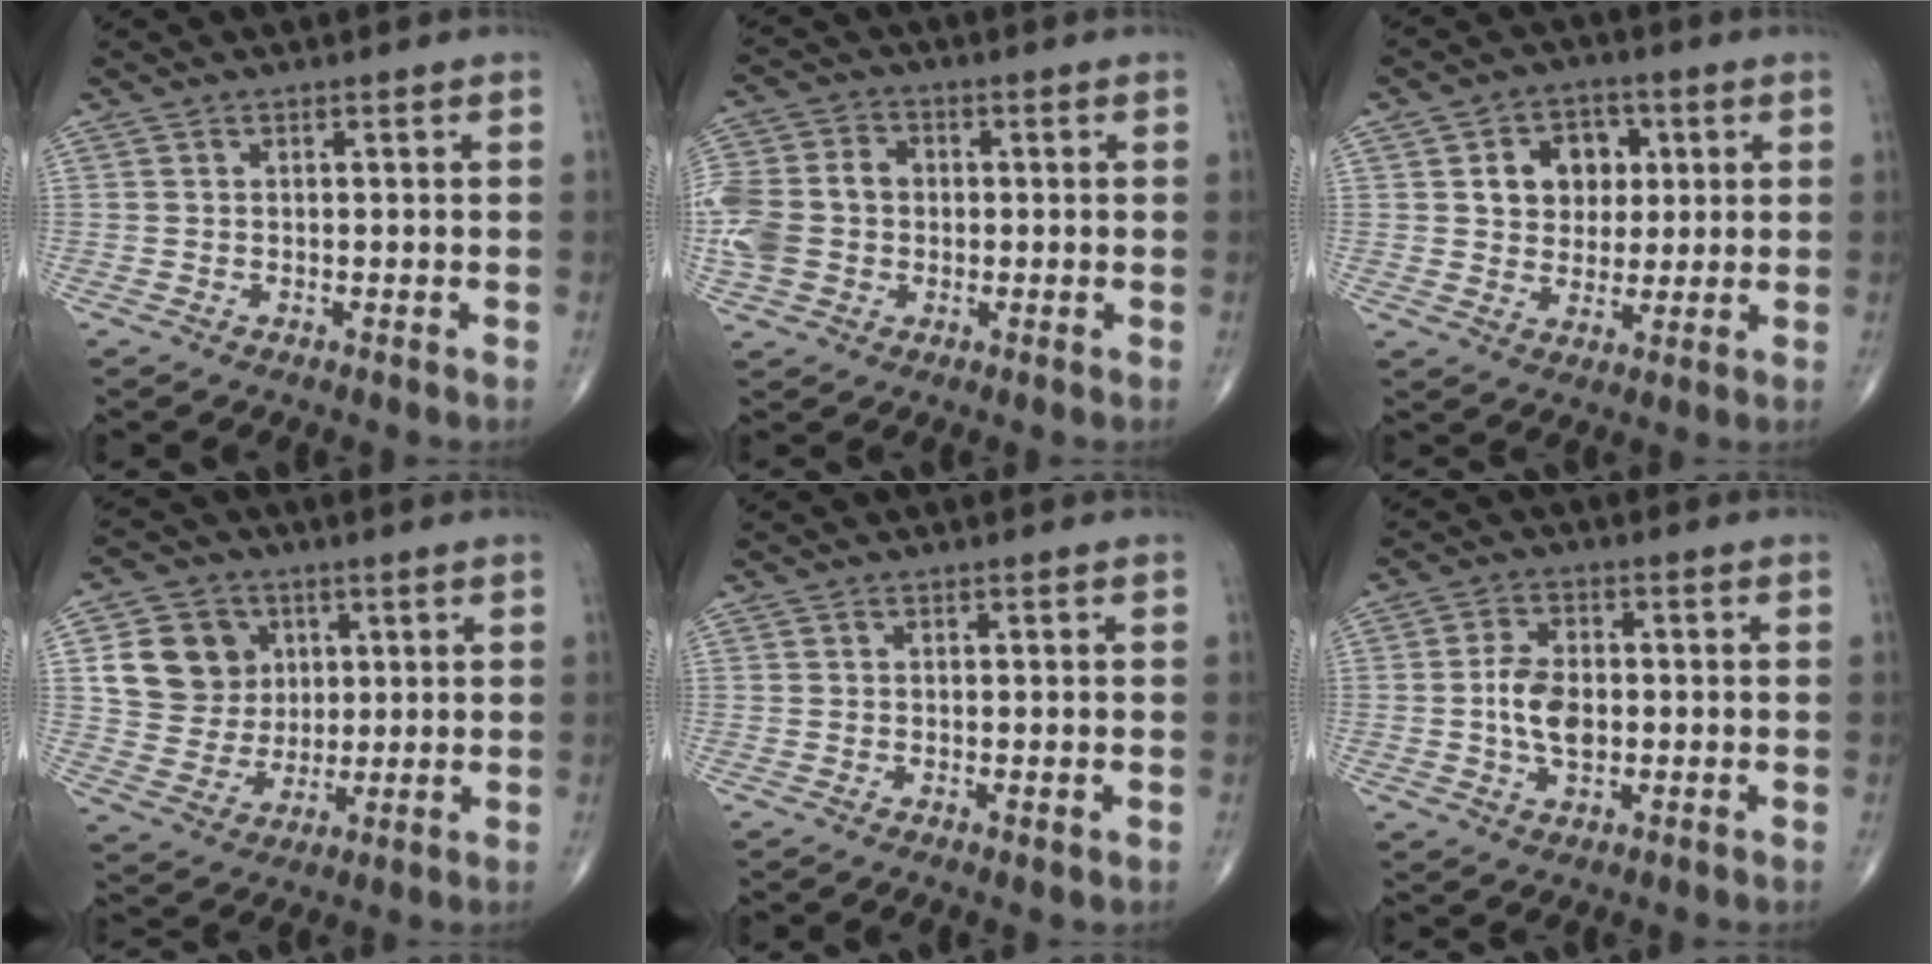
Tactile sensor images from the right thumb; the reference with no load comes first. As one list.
[{"total": 13.0, "force": [-0.8, 10.6, 7.5], "torque": [-0.172, 0.025, -0.015]}, {"total": 9.4, "force": [2.4, 7.5, 5.1], "torque": [-0.030, -0.002, 0.038]}, {"total": 12.0, "force": [3.4, 10.6, 4.6], "torque": [-0.053, -0.005, 0.067]}, {"total": 0.8, "force": [-0.1, 0.2, 0.8], "torque": [-0.015, -0.005, -0.001]}, {"total": 7.1, "force": [-0.5, 4.3, 5.6], "torque": [-0.098, 0.004, -0.012]}]